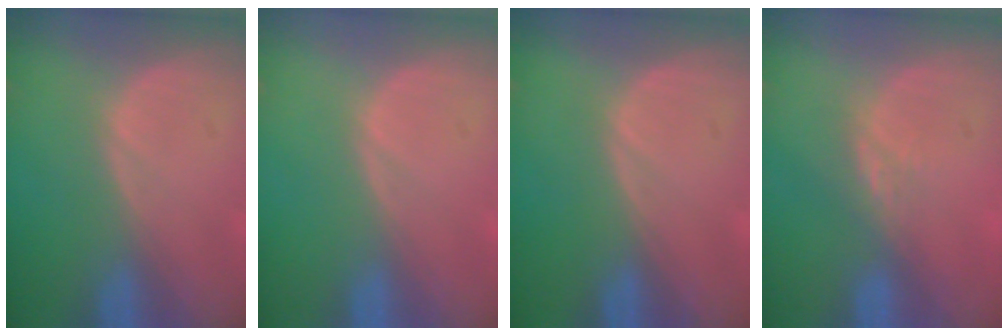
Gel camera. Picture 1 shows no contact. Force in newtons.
{"total": 0.0}
{"total": 0.0}
{"total": 2.4, "press": 1.9, "slide": 1.4}